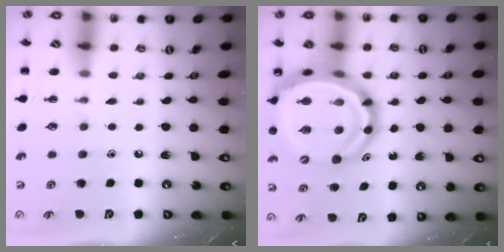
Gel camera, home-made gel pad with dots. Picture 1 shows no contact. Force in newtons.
{"total": 19.9, "press": 19.2, "slide": 5.2}